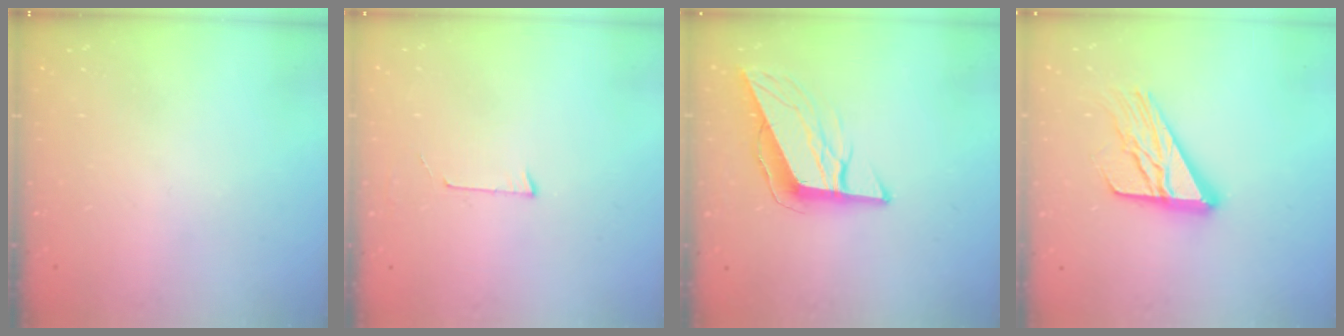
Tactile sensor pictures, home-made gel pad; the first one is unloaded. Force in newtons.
{"total": 3.2, "press": 3.2, "slide": 0.2}
{"total": 10.5, "press": 10.2, "slide": 2.4}
{"total": 16.5, "press": 16.5, "slide": 1.6}